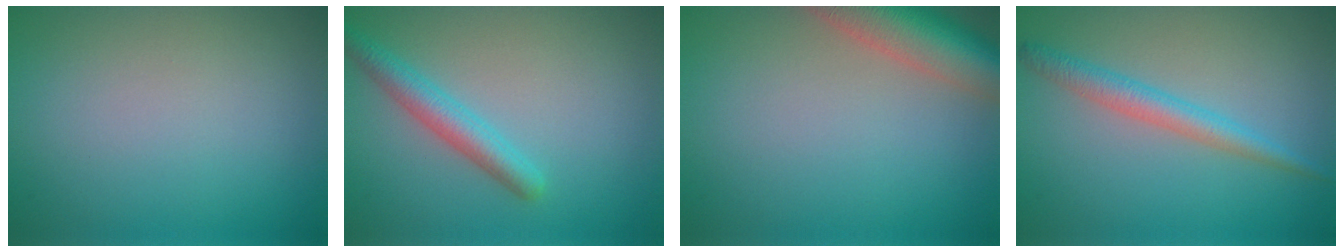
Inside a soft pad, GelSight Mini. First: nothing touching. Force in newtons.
{"total": 2.9, "press": 2.9, "slide": 0.1}
{"total": 7.4, "press": 7.4, "slide": 0.7}
{"total": 2.8, "press": 2.8, "slide": 0.1}